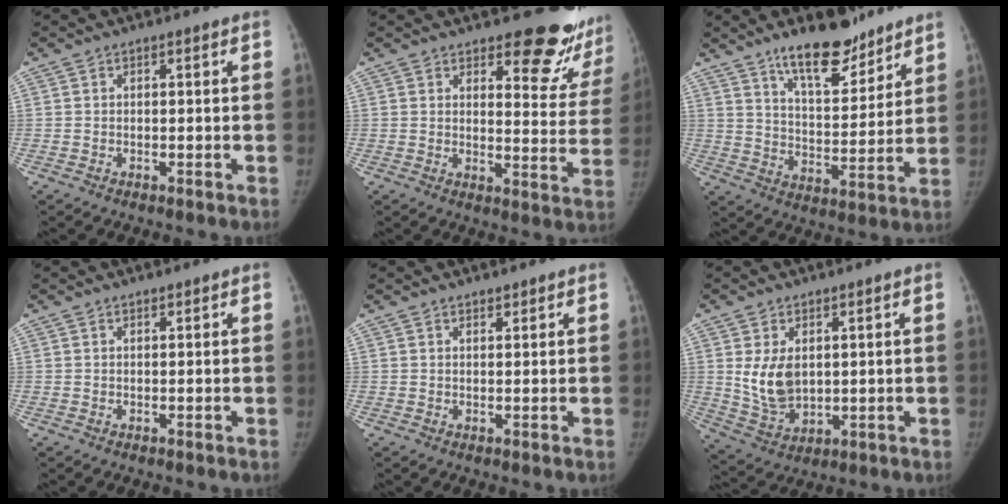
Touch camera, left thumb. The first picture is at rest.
{"total": 14.3, "force": [12.3, 4.9, 5.6], "torque": [-0.015, -0.108, 0.134]}
{"total": 13.8, "force": [10.4, 5.1, 7.6], "torque": [-0.088, -0.074, 0.174]}
{"total": 0.6, "force": [0.5, 0.2, 0.1], "torque": [-0.004, -0.004, 0.009]}
{"total": 1.5, "force": [1.3, 0.6, 0.4], "torque": [0.001, -0.008, 0.018]}
{"total": 8.3, "force": [1.8, 5.5, 5.9], "torque": [-0.094, -0.020, 0.053]}